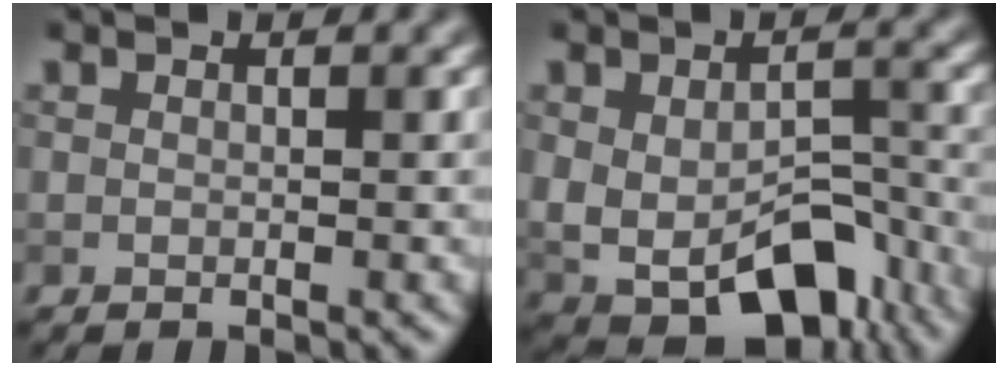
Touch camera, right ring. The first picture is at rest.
{"total": 9.5, "force": [-3.4, 5.5, 6.9], "torque": [-0.117, -0.025, -0.032]}